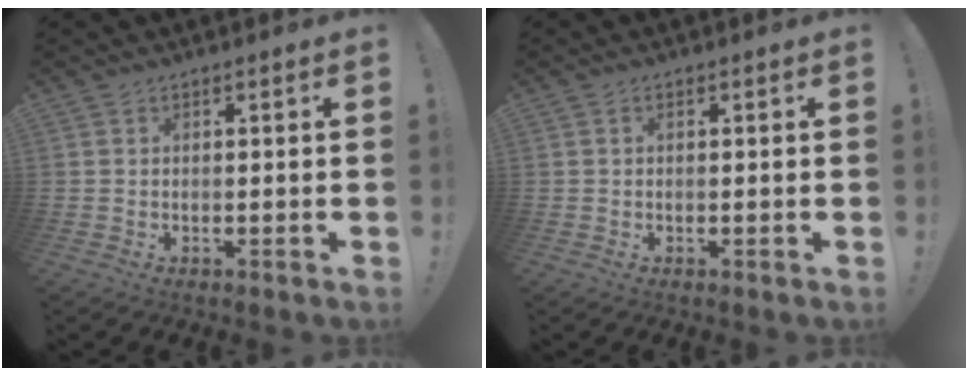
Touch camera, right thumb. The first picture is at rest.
{"total": 0.0}